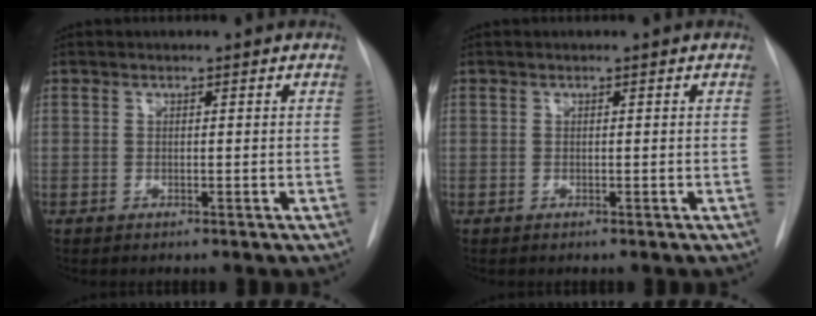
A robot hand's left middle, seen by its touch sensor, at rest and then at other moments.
{"total": 0.0}